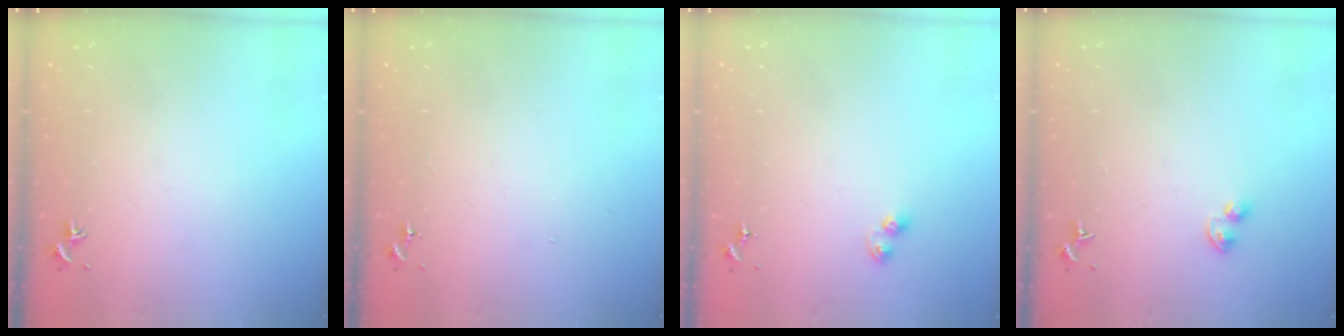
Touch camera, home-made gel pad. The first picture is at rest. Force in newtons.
{"total": 0.0}
{"total": 4.1, "press": 4.1, "slide": 0.4}
{"total": 3.8, "press": 3.8, "slide": 0.6}